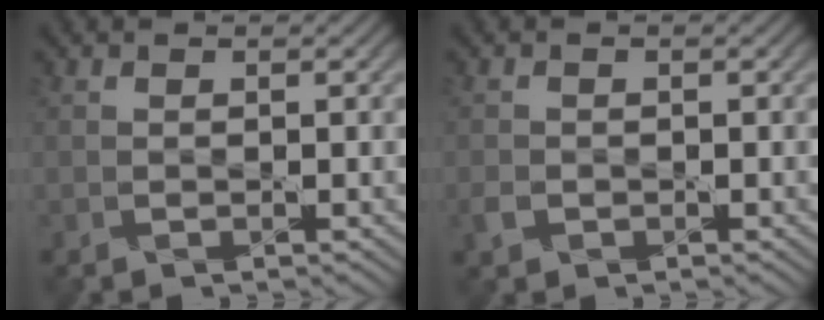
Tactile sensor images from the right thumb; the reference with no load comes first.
{"total": 1.6, "force": [-0.7, 1.3, 0.7], "torque": [-0.020, -0.004, -0.017]}